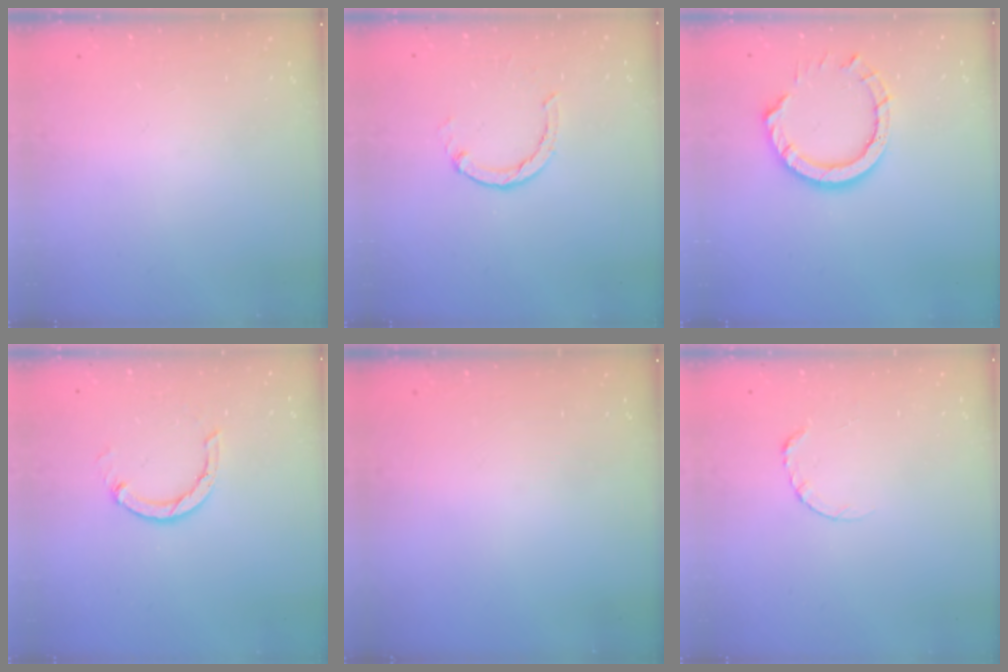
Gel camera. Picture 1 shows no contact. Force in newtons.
{"total": 2.0, "press": 2.0, "slide": 0.2}
{"total": 10.6, "press": 10.6, "slide": 0.9}
{"total": 4.4, "press": 4.3, "slide": 0.5}
{"total": 0.0}
{"total": 3.4, "press": 3.4, "slide": 0.4}